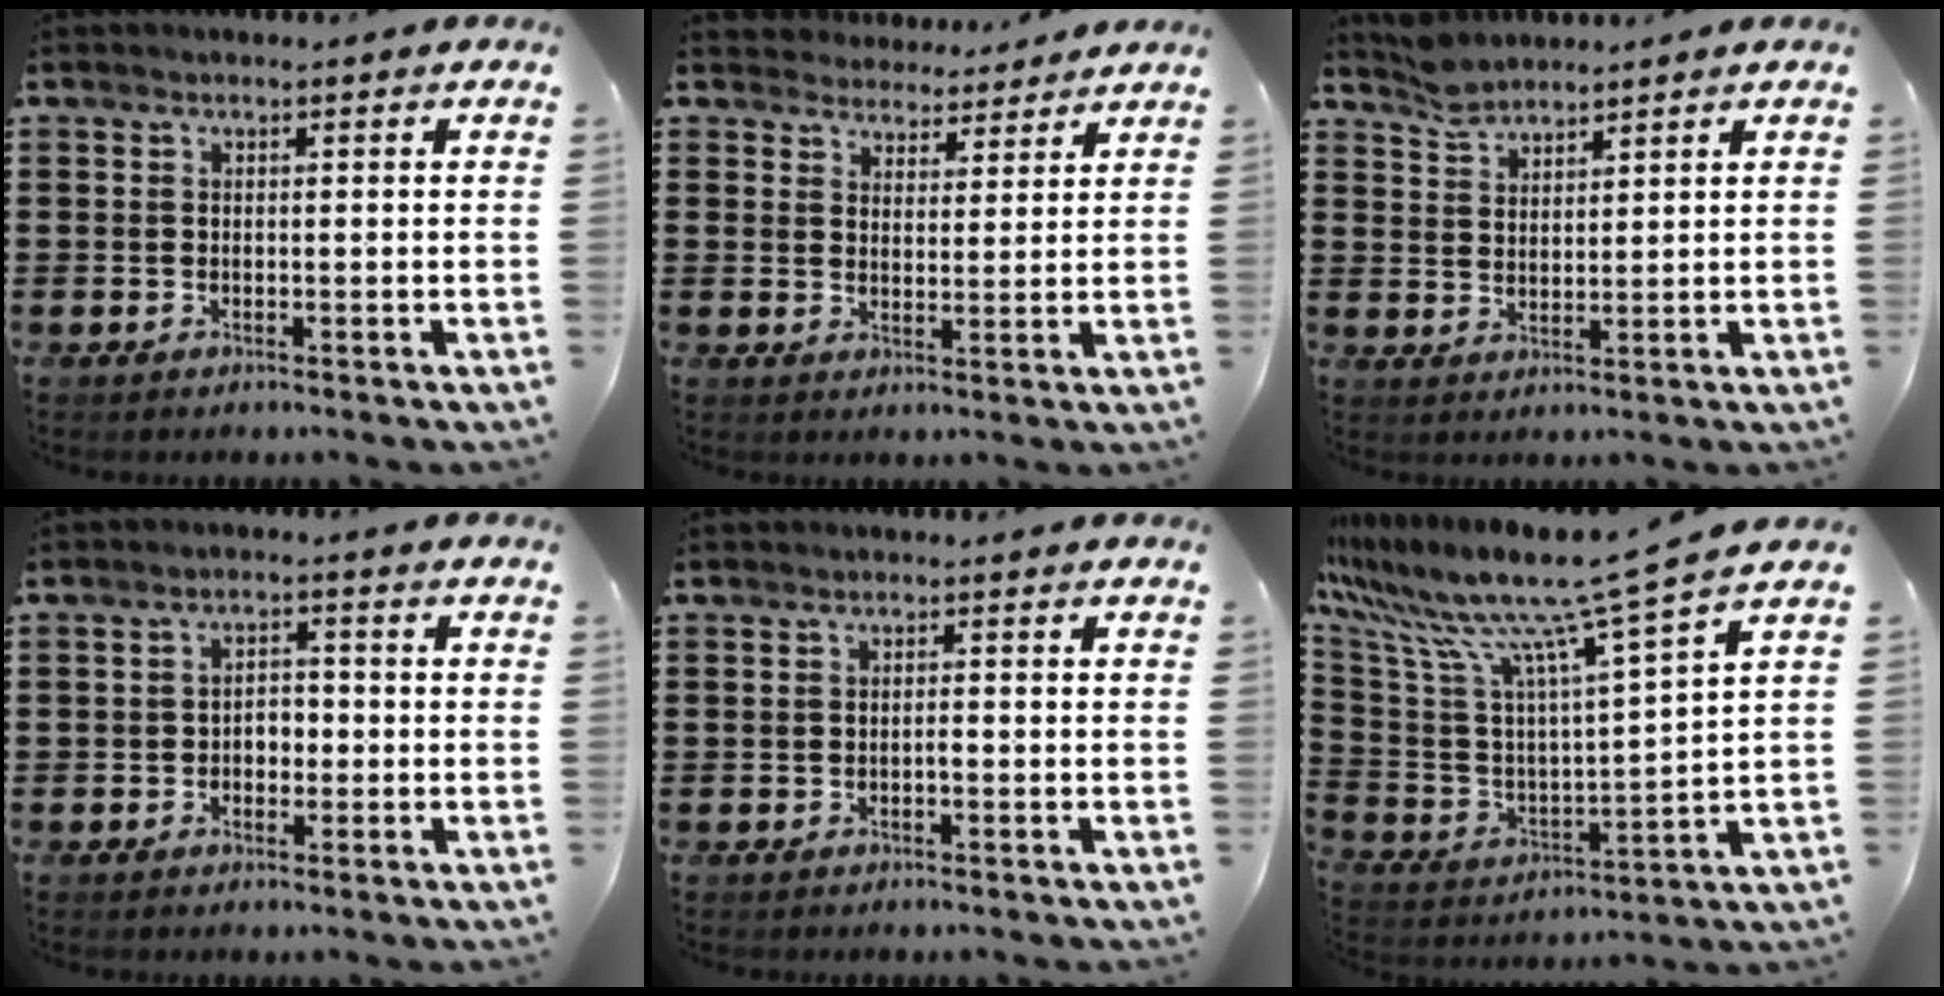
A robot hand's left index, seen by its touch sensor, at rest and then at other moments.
{"total": 3.8, "force": [3.6, 1.1, -0.4], "torque": [-0.012, -0.017, 0.065]}
{"total": 3.3, "force": [3.2, 0.8, 0.4], "torque": [-0.017, -0.003, 0.062]}
{"total": 2.3, "force": [-0.9, 1.5, 1.5], "torque": [-0.032, 0.004, -0.023]}
{"total": 0.8, "force": [-0.3, 0.0, 0.7], "torque": [-0.014, -0.003, -0.006]}
{"total": 11.5, "force": [9.3, -0.1, 6.8], "torque": [-0.172, -0.069, 0.148]}